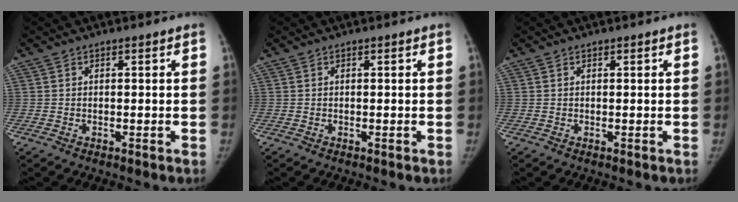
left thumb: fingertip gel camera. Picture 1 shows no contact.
{"total": 0.0}
{"total": 0.0}